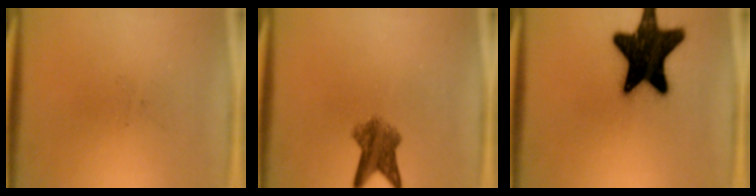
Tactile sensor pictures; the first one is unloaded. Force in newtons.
{"total": 5.4}
{"total": 20.2}